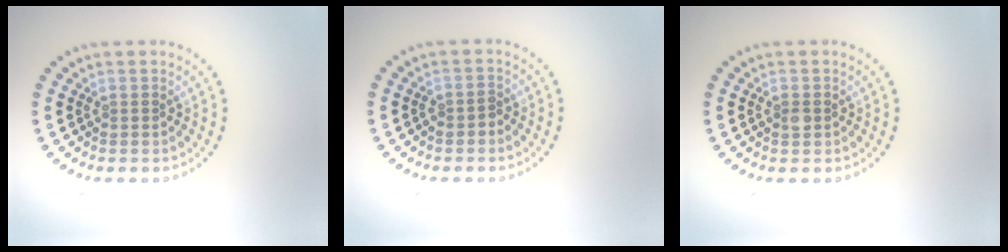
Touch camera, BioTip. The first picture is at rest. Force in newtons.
{"total": 1.1, "press": 1.0, "slide": 0.5}
{"total": 0.9, "press": 0.9, "slide": 0.0}